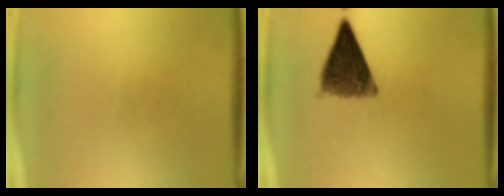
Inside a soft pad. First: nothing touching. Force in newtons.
{"total": 9.1}